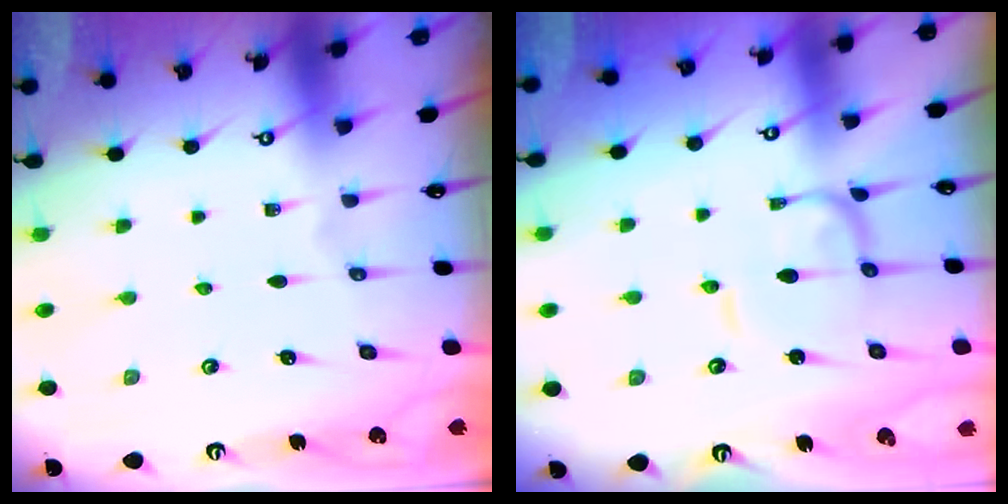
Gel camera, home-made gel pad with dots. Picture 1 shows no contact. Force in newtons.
{"total": 0.6, "press": 0.6, "slide": 0.3}